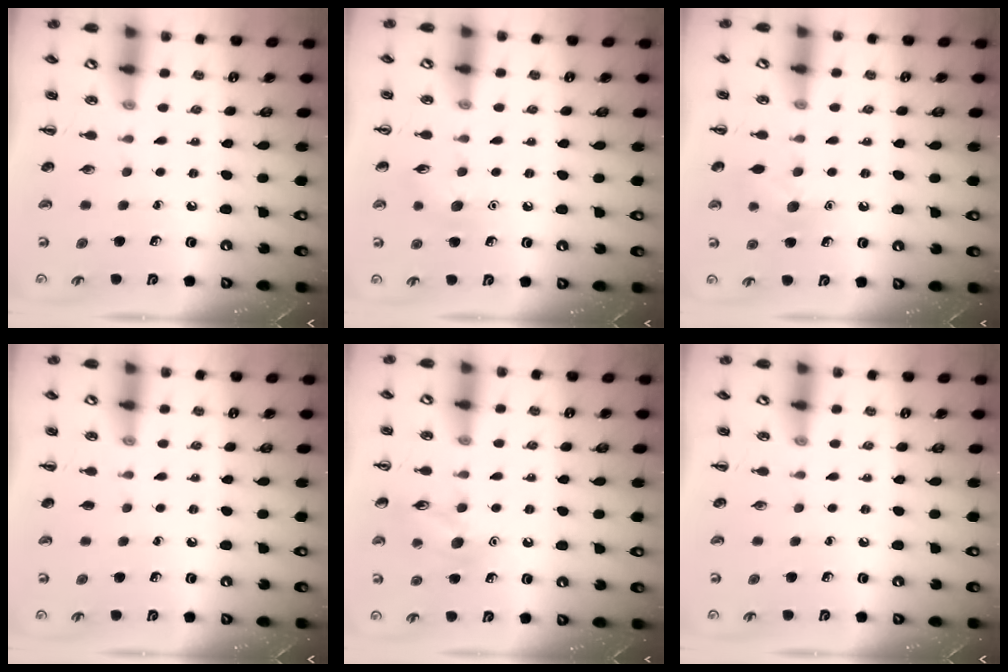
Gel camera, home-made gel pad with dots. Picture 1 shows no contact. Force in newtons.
{"total": 7.6, "press": 7.4, "slide": 1.9}
{"total": 8.3, "press": 8.2, "slide": 1.1}
{"total": 0.0}
{"total": 10.6, "press": 10.5, "slide": 1.6}
{"total": 0.0}